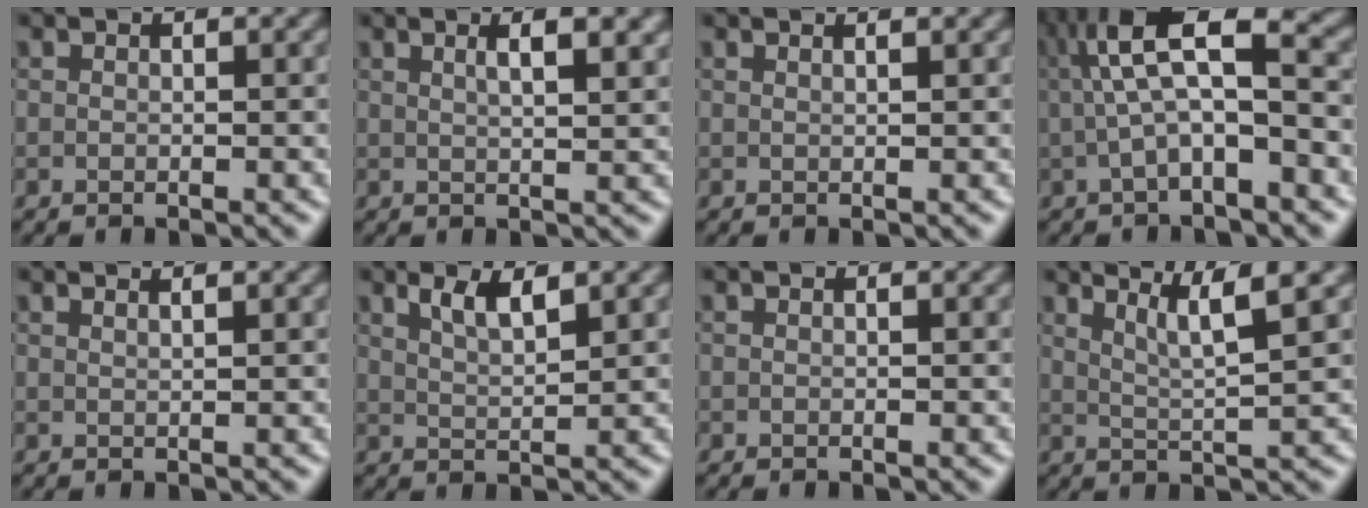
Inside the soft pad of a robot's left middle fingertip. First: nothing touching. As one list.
[{"total": 4.7, "force": [2.2, 1.8, 3.7], "torque": [-0.026, 0.016, 0.010]}, {"total": 1.7, "force": [1.1, 0.7, 1.0], "torque": [-0.001, -0.002, -0.002]}, {"total": 6.4, "force": [0.0, 1.8, 6.2], "torque": [-0.114, 0.024, -0.009]}, {"total": 2.0, "force": [1.4, 0.8, 1.2], "torque": [0.003, 0.002, -0.002]}, {"total": 2.4, "force": [1.5, 0.6, 1.8], "torque": [-0.032, -0.002, 0.029]}, {"total": 0.0}, {"total": 3.9, "force": [2.2, 0.4, 3.2], "torque": [-0.047, 0.001, 0.043]}]